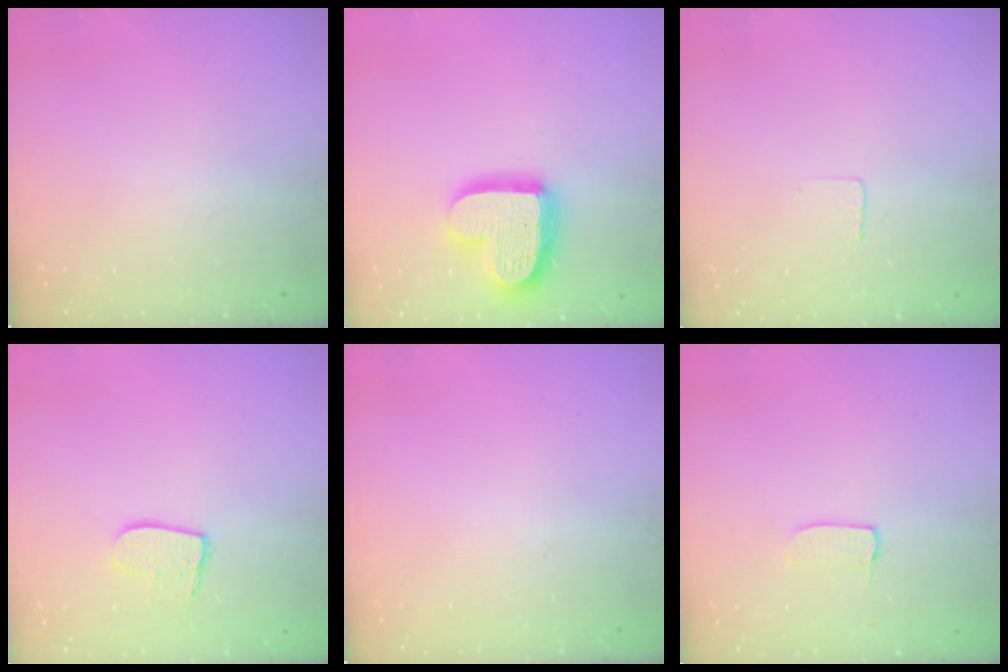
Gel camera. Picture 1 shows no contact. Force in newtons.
{"total": 17.0, "press": 17.0, "slide": 1.3}
{"total": 2.3, "press": 2.3, "slide": 0.1}
{"total": 8.3, "press": 8.3, "slide": 0.7}
{"total": 0.0}
{"total": 3.4, "press": 3.4, "slide": 0.1}